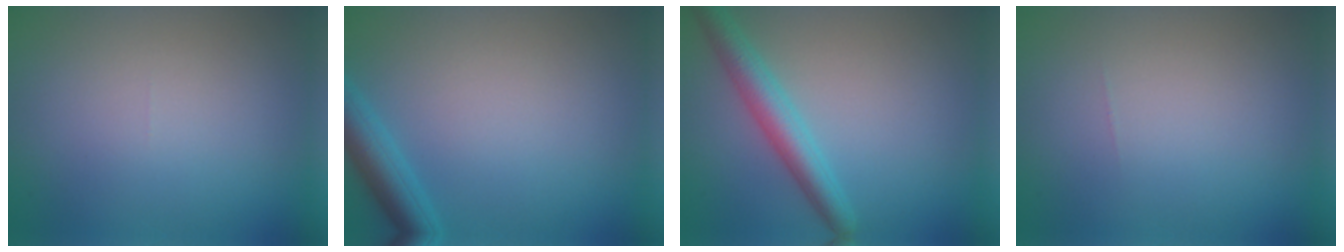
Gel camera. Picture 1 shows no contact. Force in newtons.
{"total": 3.4, "press": 3.4, "slide": 0.2}
{"total": 3.9, "press": 3.9, "slide": 0.1}
{"total": 0.0}